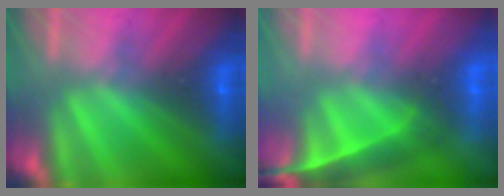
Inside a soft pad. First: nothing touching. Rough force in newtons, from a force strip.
{"total": 4.1}